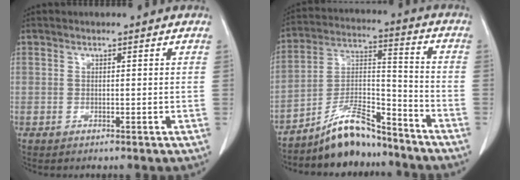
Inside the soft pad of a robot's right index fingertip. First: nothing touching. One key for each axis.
{"total": 10.5, "fx": -9.3, "fy": 2.3, "fz": 4.2, "tx": -0.078, "ty": 0.028, "tz": -0.164}